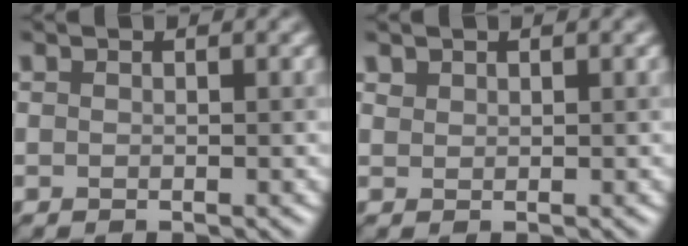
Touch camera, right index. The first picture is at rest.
{"total": 0.7, "force": [0.6, 0.4, 0.0], "torque": [-0.001, -0.001, 0.017]}